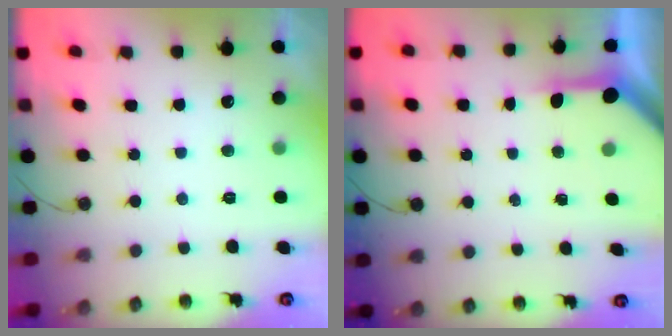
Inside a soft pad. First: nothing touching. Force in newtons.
{"total": 4.4, "press": 4.4, "slide": 0.3}